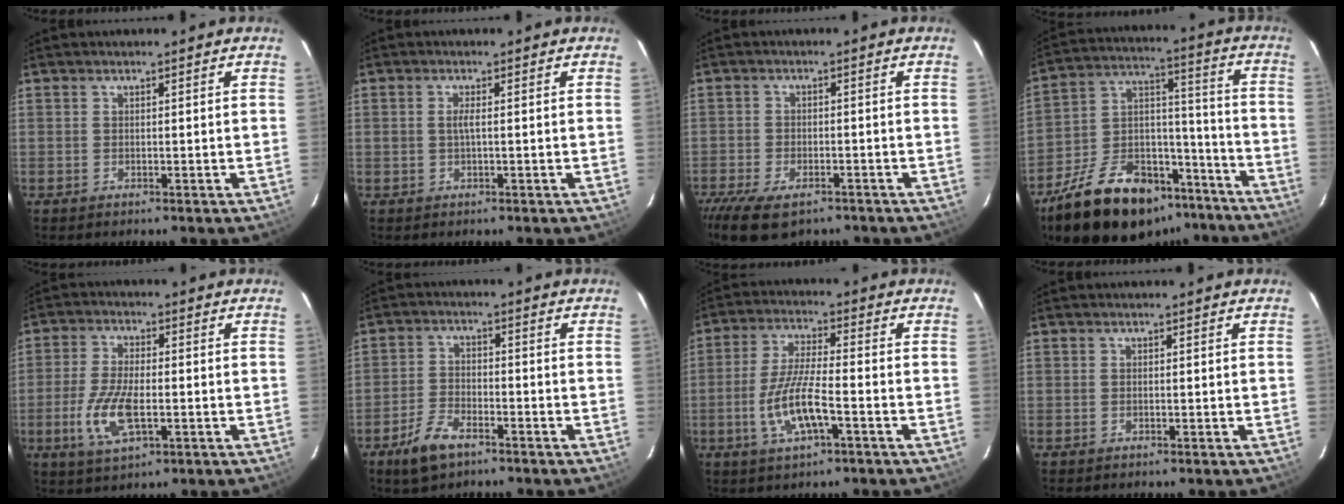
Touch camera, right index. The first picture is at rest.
{"total": 1.4, "force": [-0.1, 0.2, 1.4], "torque": [-0.028, 0.001, -0.003]}
{"total": 10.3, "force": [-7.3, 4.7, 5.6], "torque": [-0.135, -0.030, -0.124]}
{"total": 25.7, "force": [-18.6, 12.3, 12.7], "torque": [-0.242, 0.038, -0.271]}
{"total": 9.8, "force": [-2.7, 4.0, 8.6], "torque": [-0.185, -0.008, -0.050]}
{"total": 7.2, "force": [-4.9, 3.3, 4.2], "torque": [-0.106, -0.004, -0.093]}
{"total": 9.7, "force": [-3.6, 2.3, 8.7], "torque": [-0.180, -0.007, -0.068]}
{"total": 0.0}